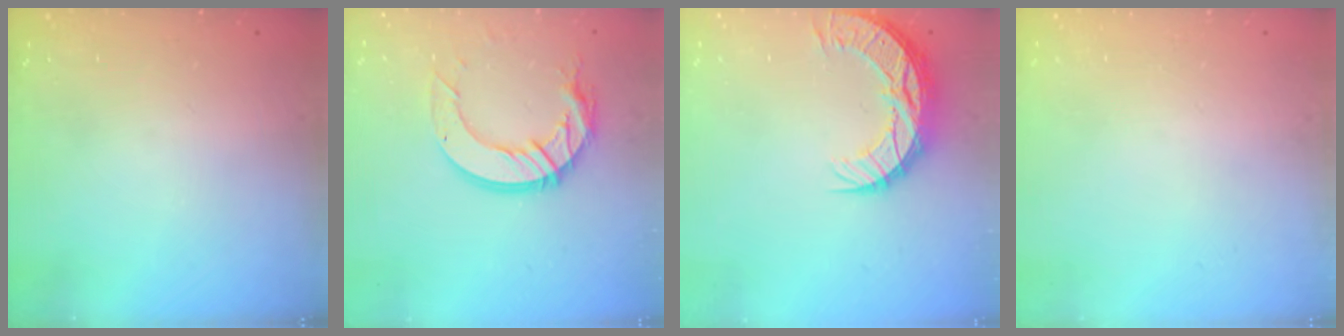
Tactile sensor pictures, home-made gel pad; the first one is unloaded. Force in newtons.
{"total": 13.6, "press": 13.6, "slide": 1.2}
{"total": 12.2, "press": 12.2, "slide": 0.8}
{"total": 0.0}